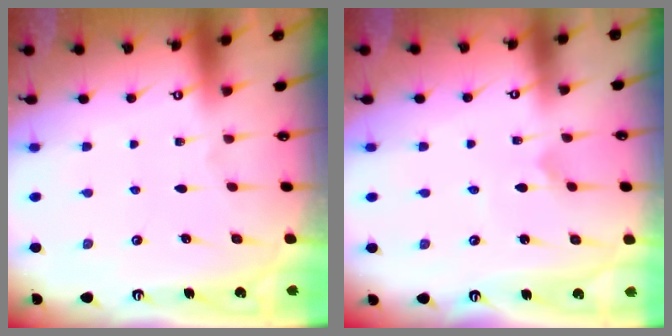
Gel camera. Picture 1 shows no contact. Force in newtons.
{"total": 2.6, "press": 2.6, "slide": 0.3}